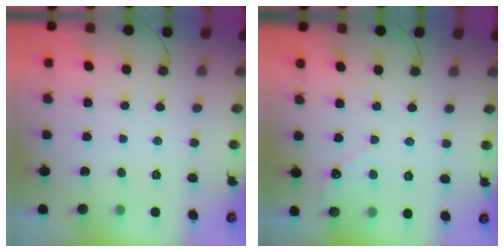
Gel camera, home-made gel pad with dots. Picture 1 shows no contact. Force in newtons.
{"total": 3.1, "press": 3.1, "slide": 0.3}